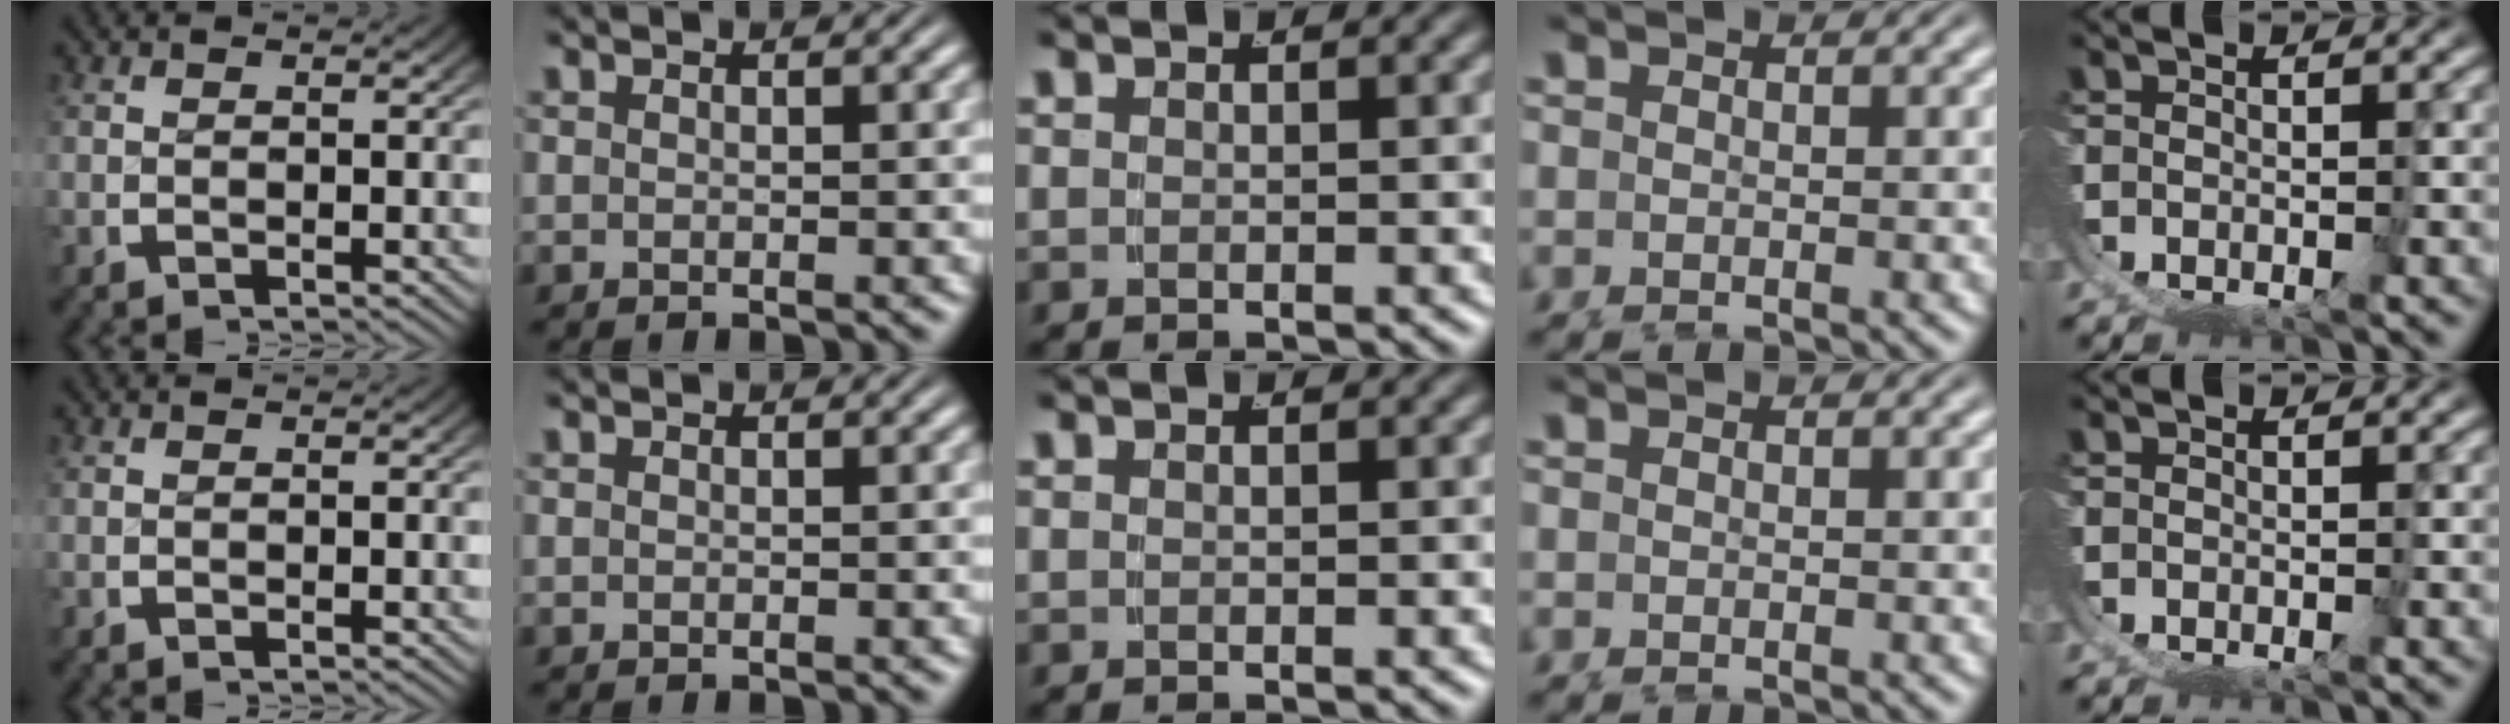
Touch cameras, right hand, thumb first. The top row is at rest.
{}